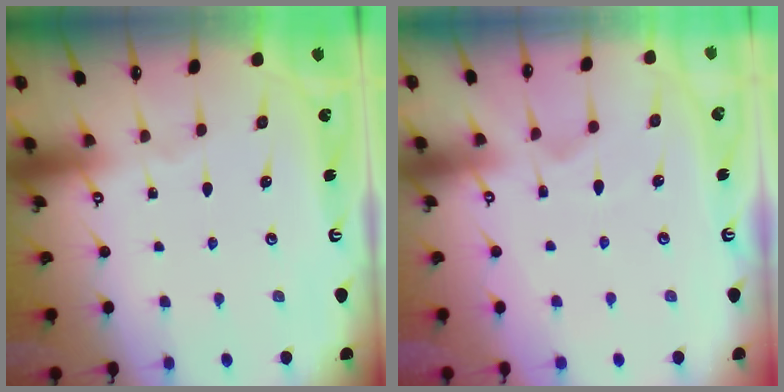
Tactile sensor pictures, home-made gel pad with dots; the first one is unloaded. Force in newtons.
{"total": 2.5, "press": 2.2, "slide": 1.2}